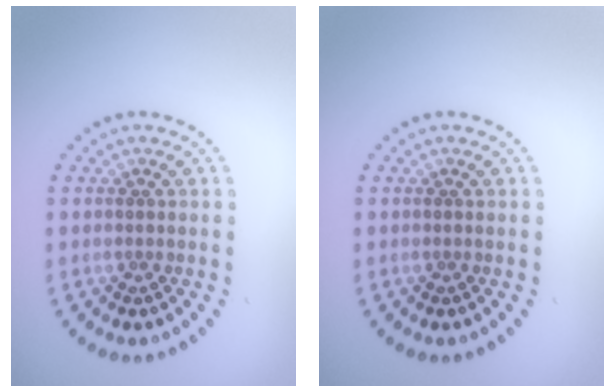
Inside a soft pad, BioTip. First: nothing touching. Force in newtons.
{"total": 0.0}